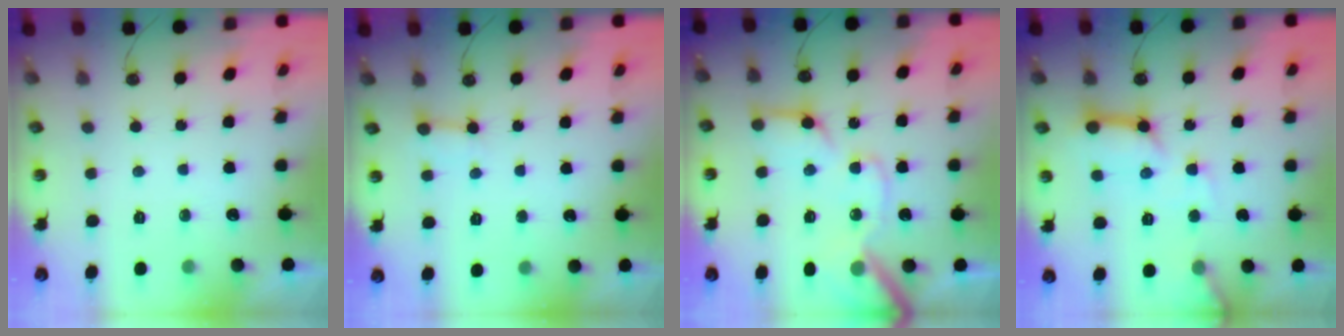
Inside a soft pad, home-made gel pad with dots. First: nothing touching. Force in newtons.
{"total": 2.2, "press": 2.2, "slide": 0.3}
{"total": 17.8, "press": 17.6, "slide": 2.3}
{"total": 12.1, "press": 12.1, "slide": 0.9}